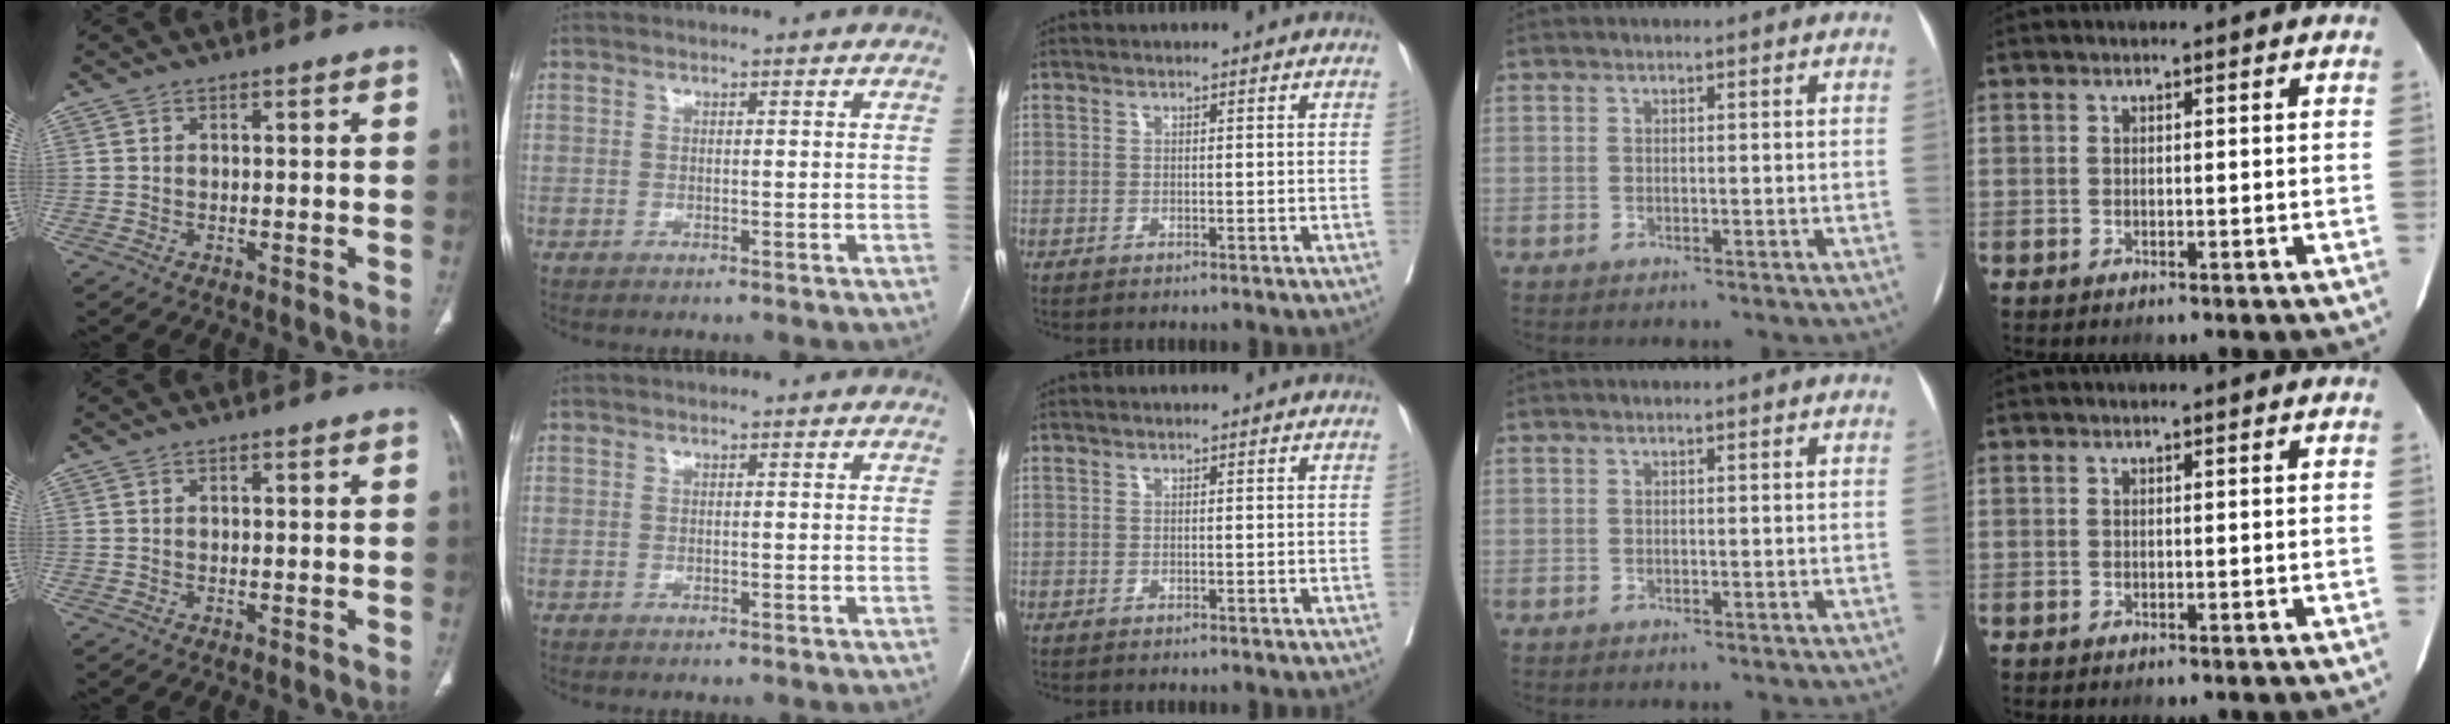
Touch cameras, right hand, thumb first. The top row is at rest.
{}